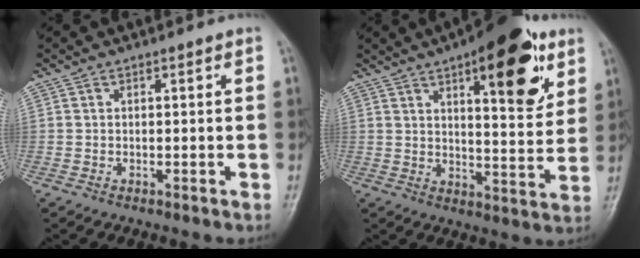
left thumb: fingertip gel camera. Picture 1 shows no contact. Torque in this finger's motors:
{"motor_torque": [2.03, 0.98, 1.81, -0.95, 0.45]}